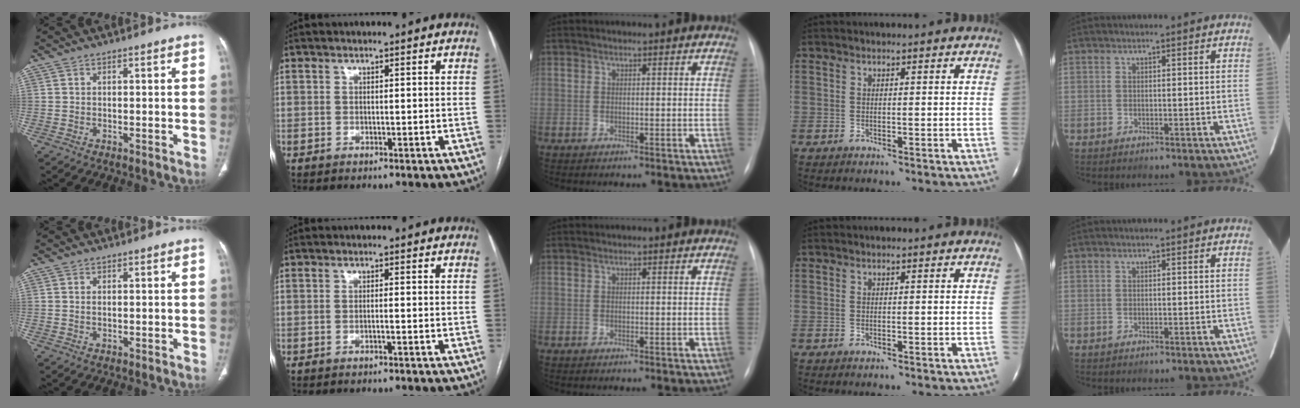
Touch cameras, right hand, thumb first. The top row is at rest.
{"thumb": {"total": 0.9, "force": [0.3, 0.4, 0.7], "torque": [-0.016, -0.001, 0.008]}, "index": {"total": 0.7, "force": [-0.3, -0.1, 0.6], "torque": [-0.008, 0.002, -0.005]}}